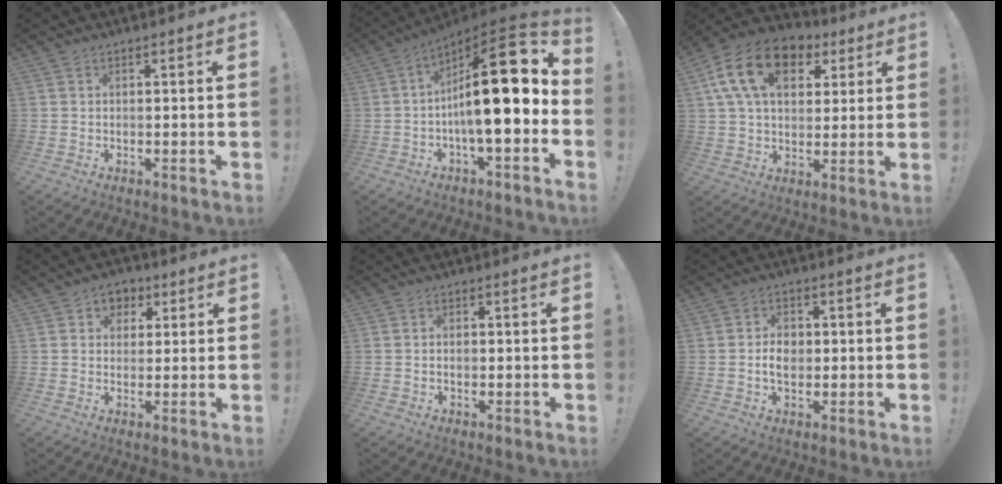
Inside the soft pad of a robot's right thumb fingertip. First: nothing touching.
{"total": 21.5, "force": [1.1, 5.8, 20.7], "torque": [-0.324, -0.007, 0.010]}
{"total": 18.3, "force": [7.1, 11.7, 12.1], "torque": [-0.203, -0.016, 0.129]}
{"total": 5.1, "force": [1.0, 4.8, 1.4], "torque": [-0.006, 0.000, 0.019]}
{"total": 1.5, "force": [-0.3, 1.3, 0.8], "torque": [-0.010, 0.005, -0.007]}
{"total": 5.8, "force": [-0.2, 4.6, 3.5], "torque": [-0.052, 0.006, -0.008]}